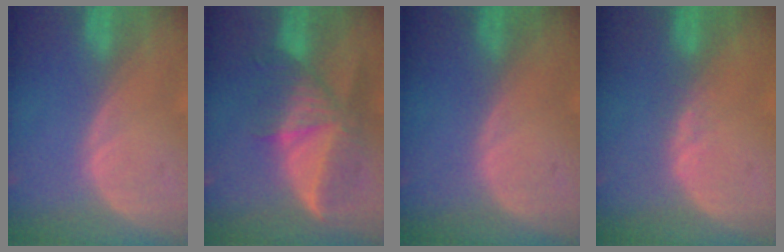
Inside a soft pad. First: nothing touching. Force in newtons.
{"total": 8.0, "press": 7.7, "slide": 2.3}
{"total": 0.0}
{"total": 1.7, "press": 1.4, "slide": 0.9}